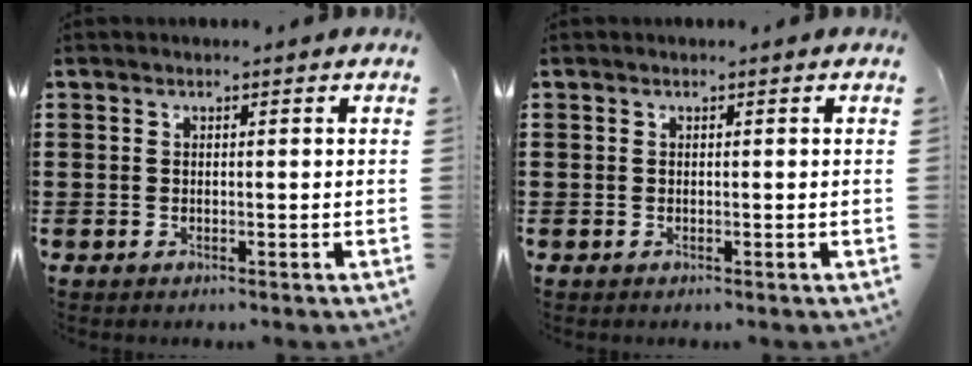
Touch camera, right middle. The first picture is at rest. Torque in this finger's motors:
{"motor_torque": [0.00, 0.00, 0.00, -0.01]}